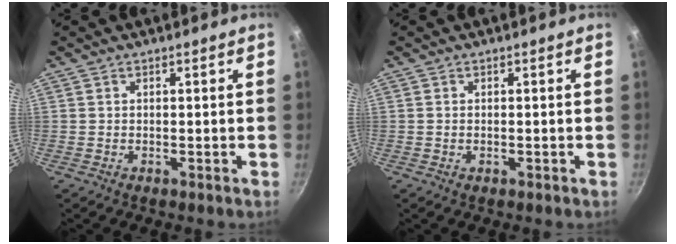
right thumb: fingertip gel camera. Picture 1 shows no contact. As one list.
[{"total": 0.6, "force": [-0.1, 0.3, 0.4], "torque": [-0.008, 0.001, -0.002]}]